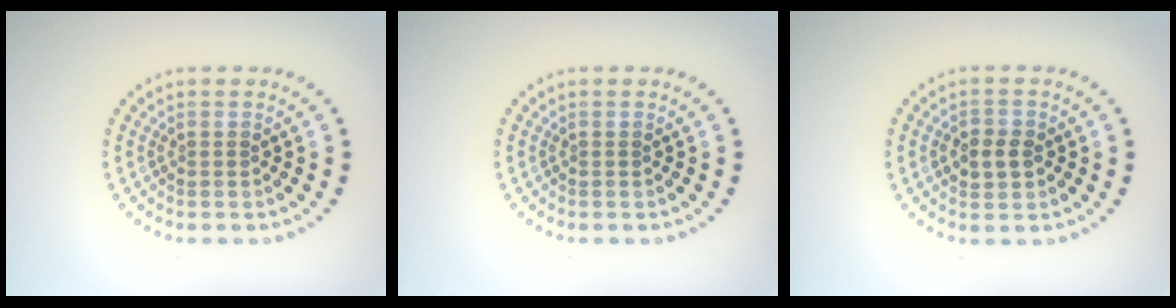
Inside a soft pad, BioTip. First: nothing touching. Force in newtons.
{"total": 0.0}
{"total": 2.4, "press": 2.3, "slide": 0.4}